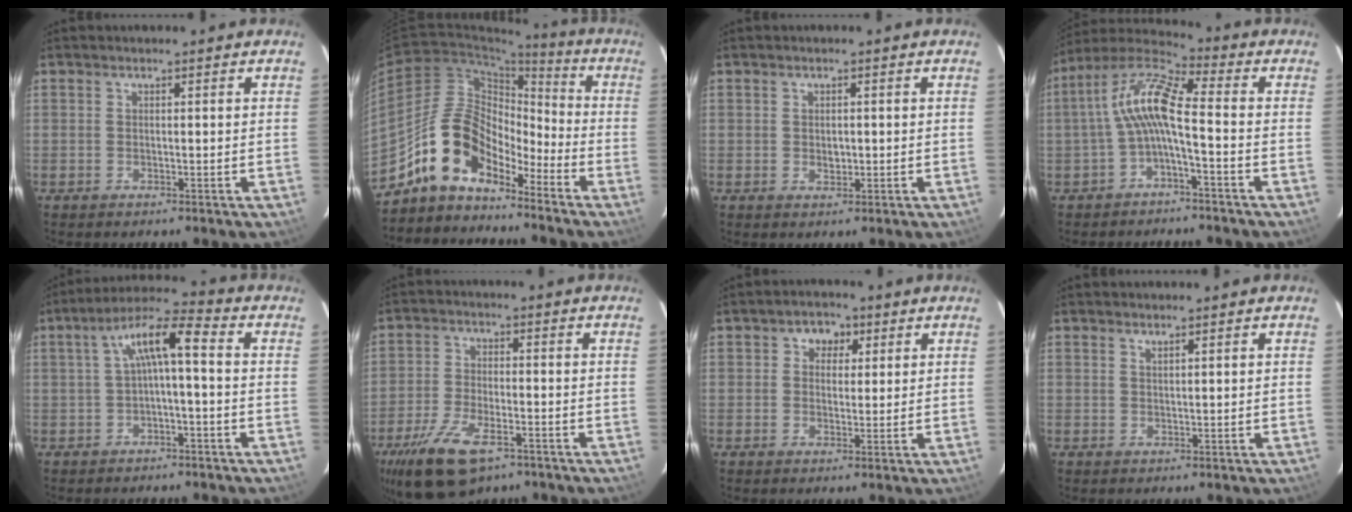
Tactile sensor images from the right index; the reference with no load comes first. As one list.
[{"total": 12.5, "force": [-9.5, 5.9, 5.6], "torque": [-0.099, 0.028, -0.177]}, {"total": 1.8, "force": [-0.1, 1.4, 1.1], "torque": [-0.018, 0.002, 0.001]}, {"total": 9.5, "force": [-1.7, 1.8, 9.1], "torque": [-0.197, 0.023, -0.037]}, {"total": 7.3, "force": [-0.4, 1.5, 7.1], "torque": [-0.146, 0.026, -0.006]}, {"total": 13.1, "force": [-8.1, 5.8, 8.5], "torque": [-0.191, -0.023, -0.147]}, {"total": 3.9, "force": [1.2, 3.4, 1.5], "torque": [-0.018, 0.013, 0.017]}, {"total": 0.7, "force": [0.6, 0.0, 0.3], "torque": [-0.005, 0.000, 0.011]}]